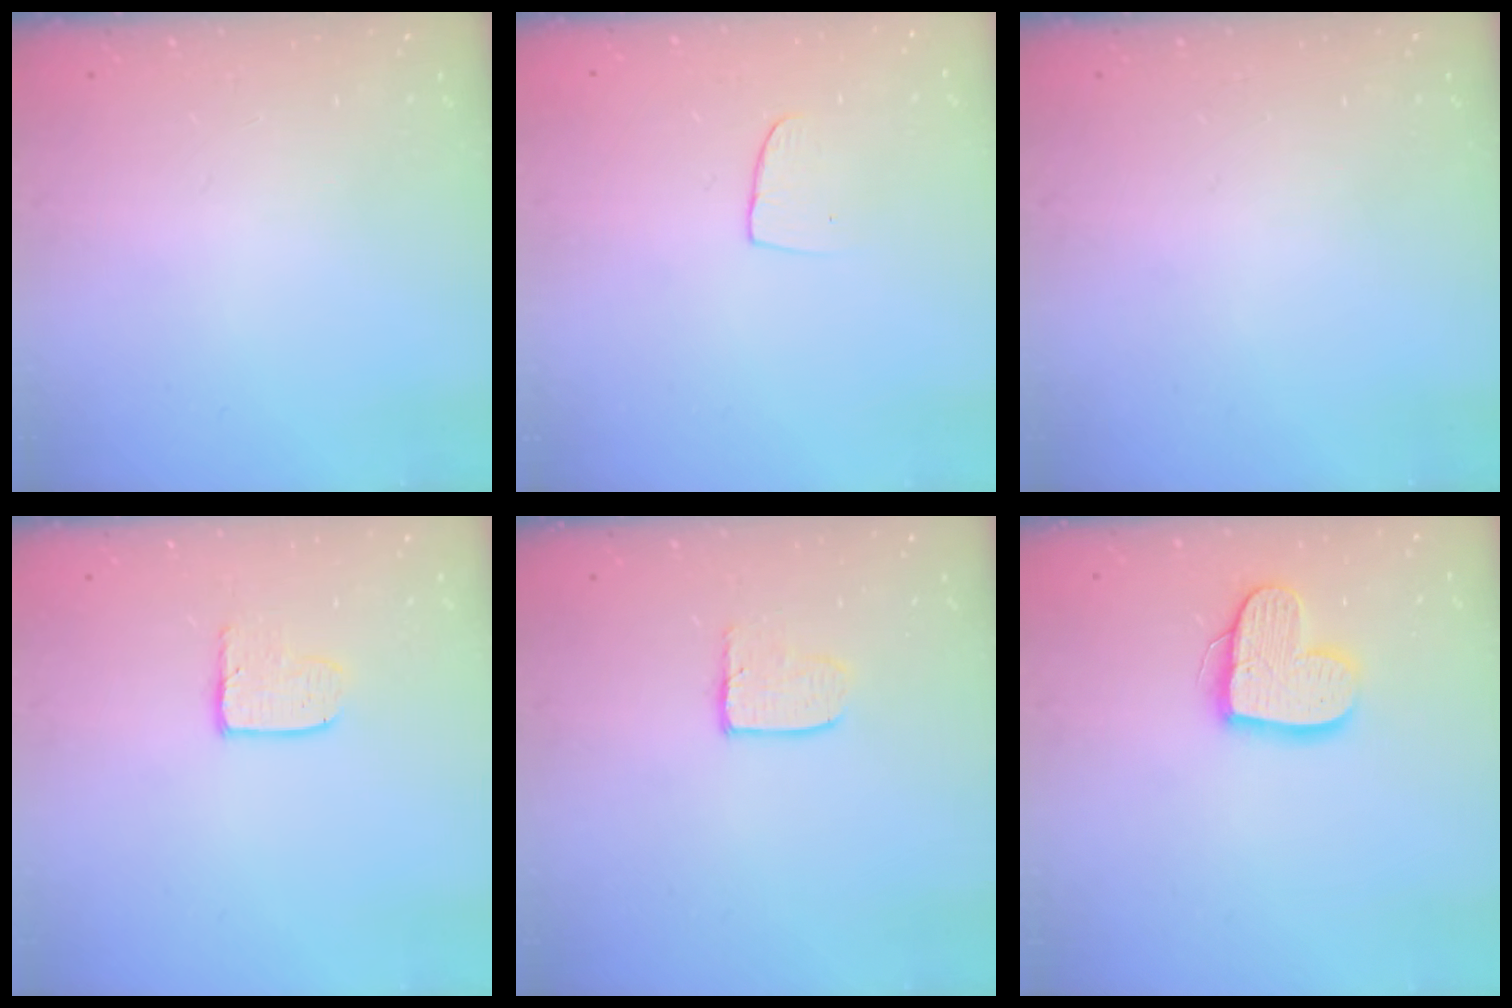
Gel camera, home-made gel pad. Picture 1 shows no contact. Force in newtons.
{"total": 5.5, "press": 5.5, "slide": 0.4}
{"total": 0.0}
{"total": 3.9, "press": 3.9, "slide": 0.4}
{"total": 3.4, "press": 3.4, "slide": 0.3}
{"total": 13.4, "press": 13.4, "slide": 0.8}